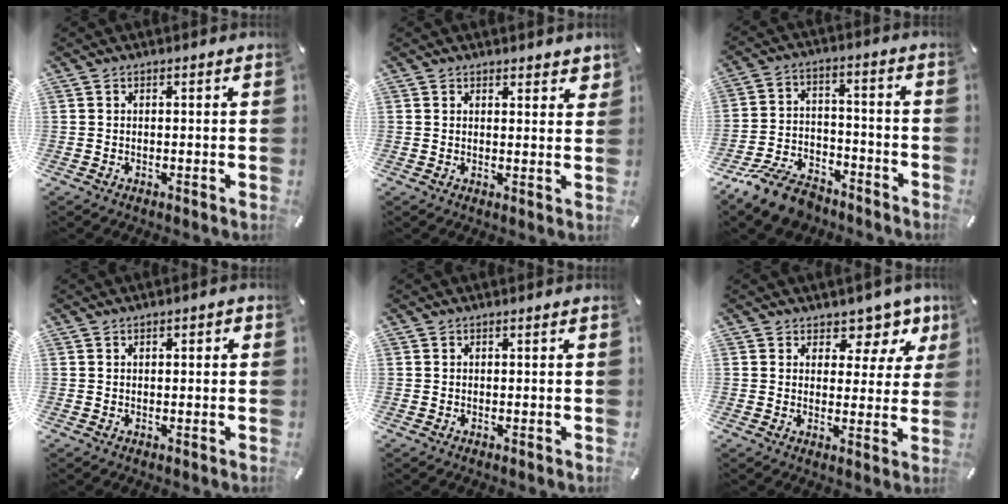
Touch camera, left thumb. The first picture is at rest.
{"total": 2.4, "force": [1.9, 1.2, 0.7], "torque": [-0.001, -0.010, 0.033]}
{"total": 11.9, "force": [-9.3, 5.6, 4.8], "torque": [-0.078, 0.060, -0.172]}
{"total": 1.3, "force": [0.2, 0.8, 1.0], "torque": [-0.020, 0.005, 0.001]}
{"total": 0.0}
{"total": 7.8, "force": [5.3, 4.7, 3.3], "torque": [-0.035, -0.046, 0.089]}